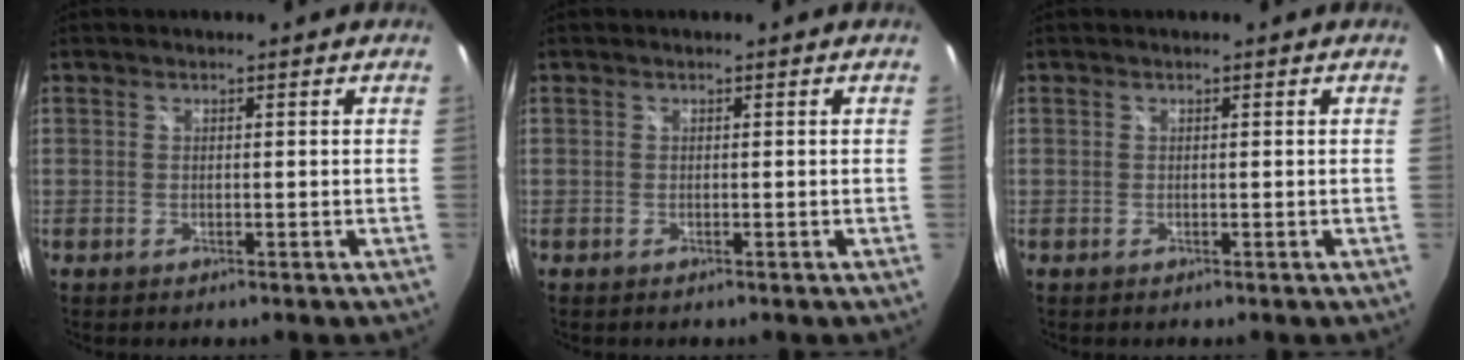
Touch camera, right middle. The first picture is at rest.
{"total": 0.0}
{"total": 0.0}